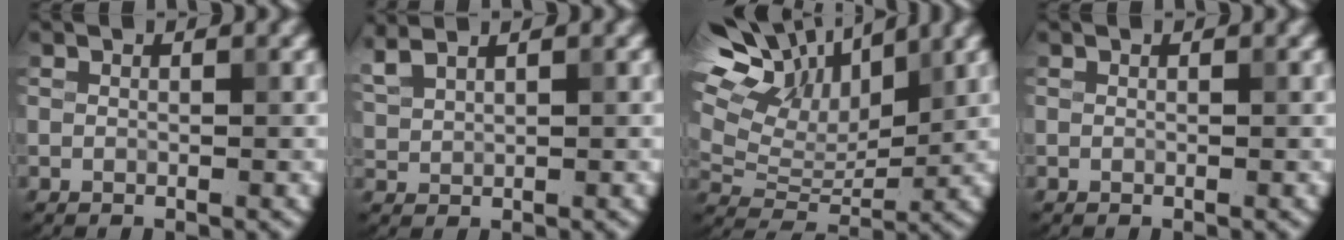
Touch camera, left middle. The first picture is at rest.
{"total": 2.5, "force": [2.0, 0.7, 1.2], "torque": [-0.038, 0.012, 0.047]}
{"total": 11.4, "force": [7.0, 5.6, 7.0], "torque": [-0.148, 0.044, 0.114]}
{"total": 0.0}